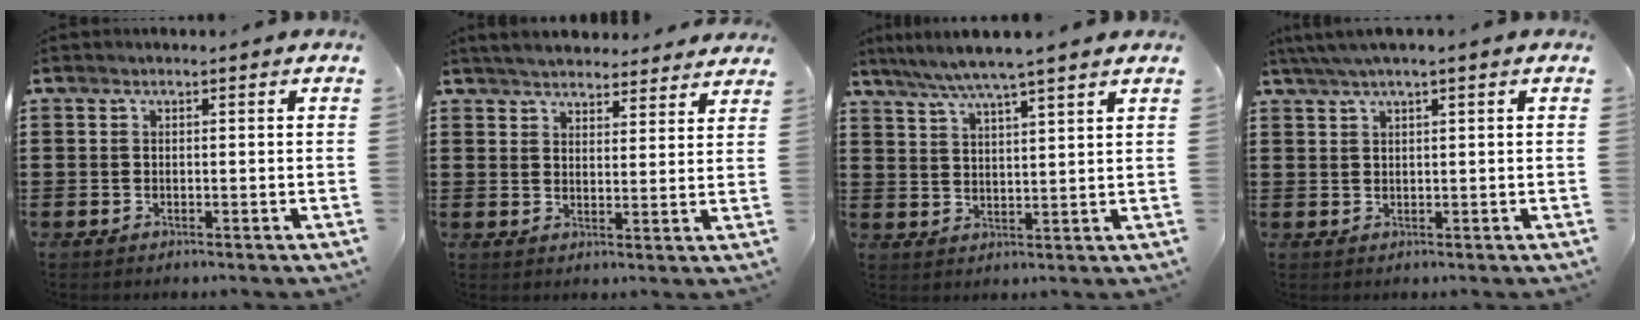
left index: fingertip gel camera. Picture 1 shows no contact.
{"total": 4.1, "force": [4.1, 0.4, 0.5], "torque": [-0.023, -0.014, 0.074]}
{"total": 4.9, "force": [4.2, -0.6, 2.5], "torque": [-0.061, -0.017, 0.072]}
{"total": 2.2, "force": [1.2, 0.1, 1.8], "torque": [-0.035, 0.003, 0.021]}